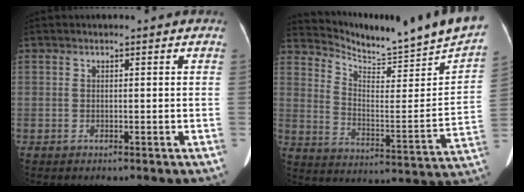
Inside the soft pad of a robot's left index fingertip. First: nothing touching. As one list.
[{"total": 21.5, "force": [20.2, 0.1, 7.5], "torque": [-0.127, -0.101, 0.278]}]